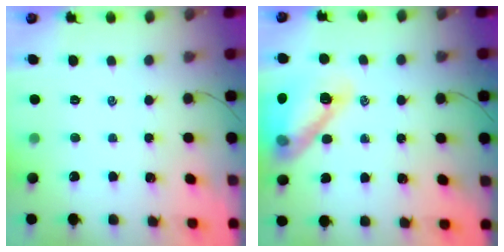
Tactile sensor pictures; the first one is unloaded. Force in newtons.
{"total": 17.1, "press": 17.0, "slide": 2.0}